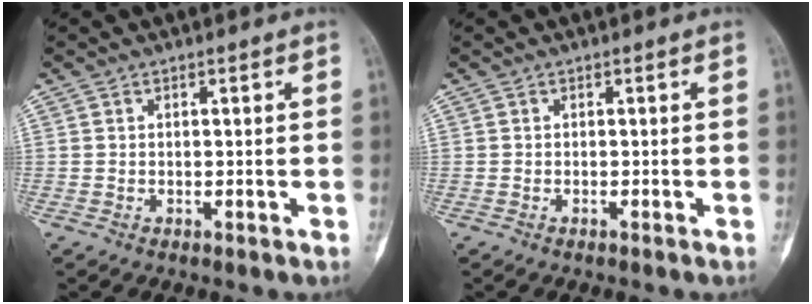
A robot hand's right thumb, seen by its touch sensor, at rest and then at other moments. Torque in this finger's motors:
{"motor_torque": [0.49, -0.33, -0.16, 0.05, 0.01]}